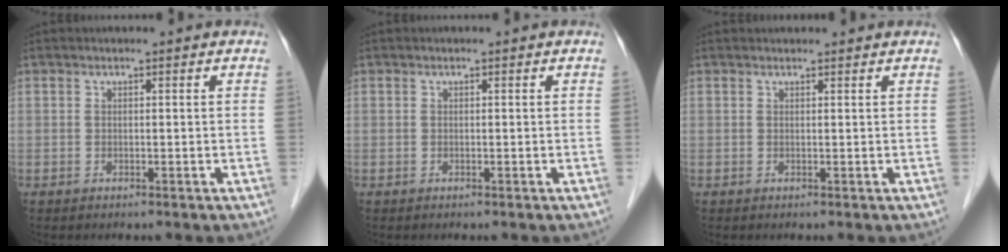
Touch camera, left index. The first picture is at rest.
{"total": 0.0}
{"total": 2.6, "force": [2.5, 0.4, 0.4], "torque": [-0.009, 0.022, 0.032]}